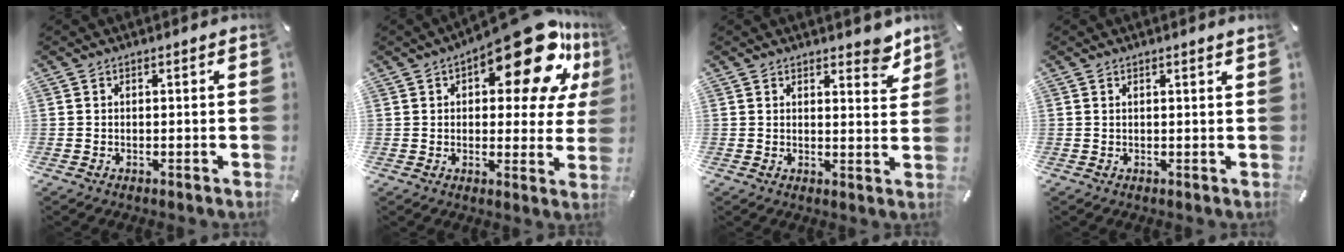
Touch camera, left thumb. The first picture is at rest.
{"total": 20.6, "force": [11.1, 8.3, 15.2], "torque": [-0.202, -0.070, 0.179]}
{"total": 5.0, "force": [4.1, 2.4, 1.8], "torque": [-0.005, -0.026, 0.067]}
{"total": 0.9, "force": [0.7, -0.1, 0.6], "torque": [-0.011, -0.002, 0.013]}